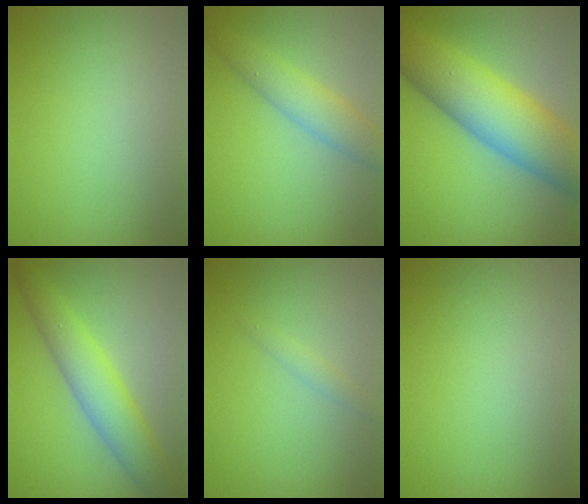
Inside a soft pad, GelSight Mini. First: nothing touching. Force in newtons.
{"total": 3.7, "press": 3.7, "slide": 0.1}
{"total": 11.2, "press": 11.2, "slide": 0.2}
{"total": 5.2, "press": 5.2, "slide": 0.0}
{"total": 1.0, "press": 1.0, "slide": 0.0}
{"total": 0.0}